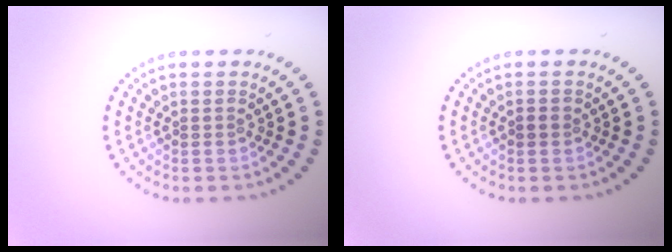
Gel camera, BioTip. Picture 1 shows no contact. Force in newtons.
{"total": 0.8, "press": 0.7, "slide": 0.4}